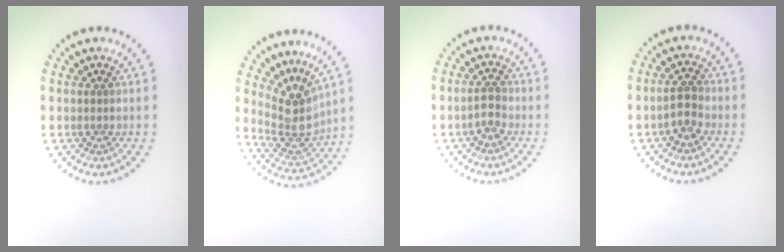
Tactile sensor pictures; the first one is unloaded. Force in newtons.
{"total": 4.0, "press": 2.8, "slide": 2.9}
{"total": 1.8, "press": 1.7, "slide": 0.5}
{"total": 2.4, "press": 2.3, "slide": 0.8}